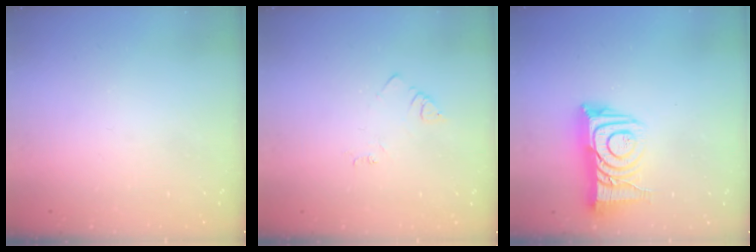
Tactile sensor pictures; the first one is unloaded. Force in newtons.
{"total": 2.7, "press": 2.7, "slide": 0.4}
{"total": 14.1, "press": 14.1, "slide": 1.1}